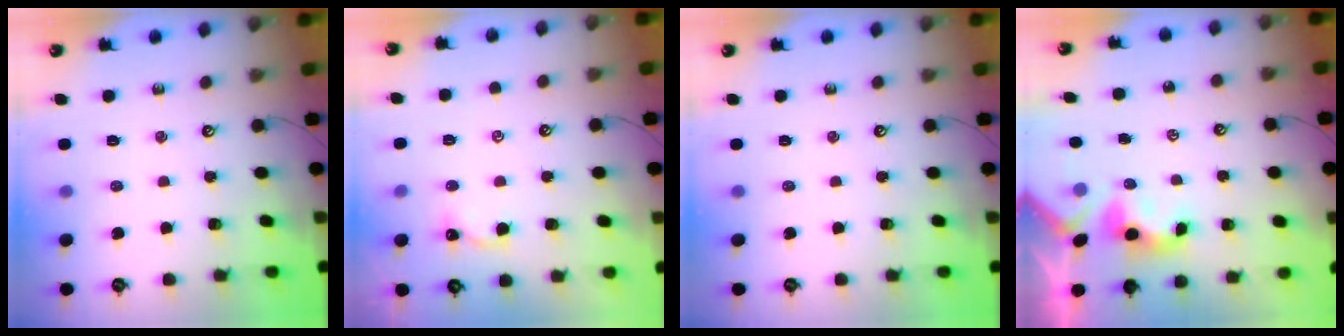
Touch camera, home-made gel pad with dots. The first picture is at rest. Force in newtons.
{"total": 2.1, "press": 2.1, "slide": 0.3}
{"total": 0.0}
{"total": 3.3, "press": 3.3, "slide": 0.2}